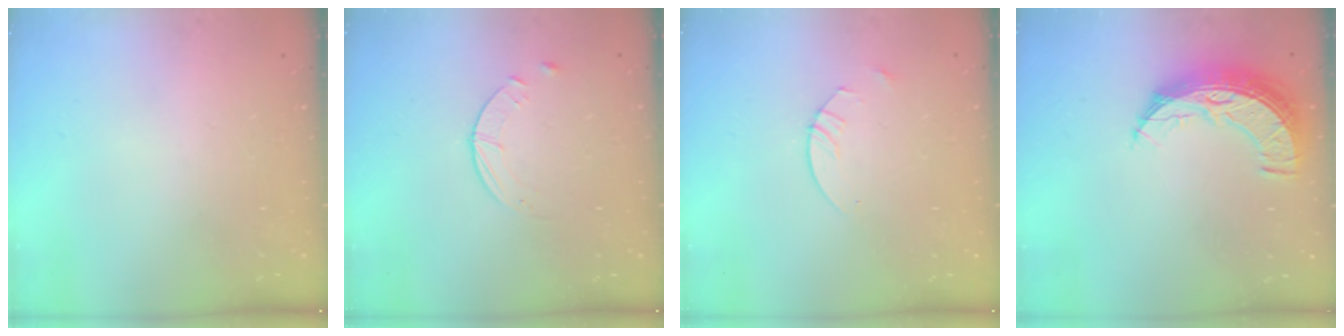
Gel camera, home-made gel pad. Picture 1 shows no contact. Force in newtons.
{"total": 2.6, "press": 2.5, "slide": 0.3}
{"total": 2.4, "press": 2.4, "slide": 0.1}
{"total": 9.9, "press": 9.9, "slide": 0.7}